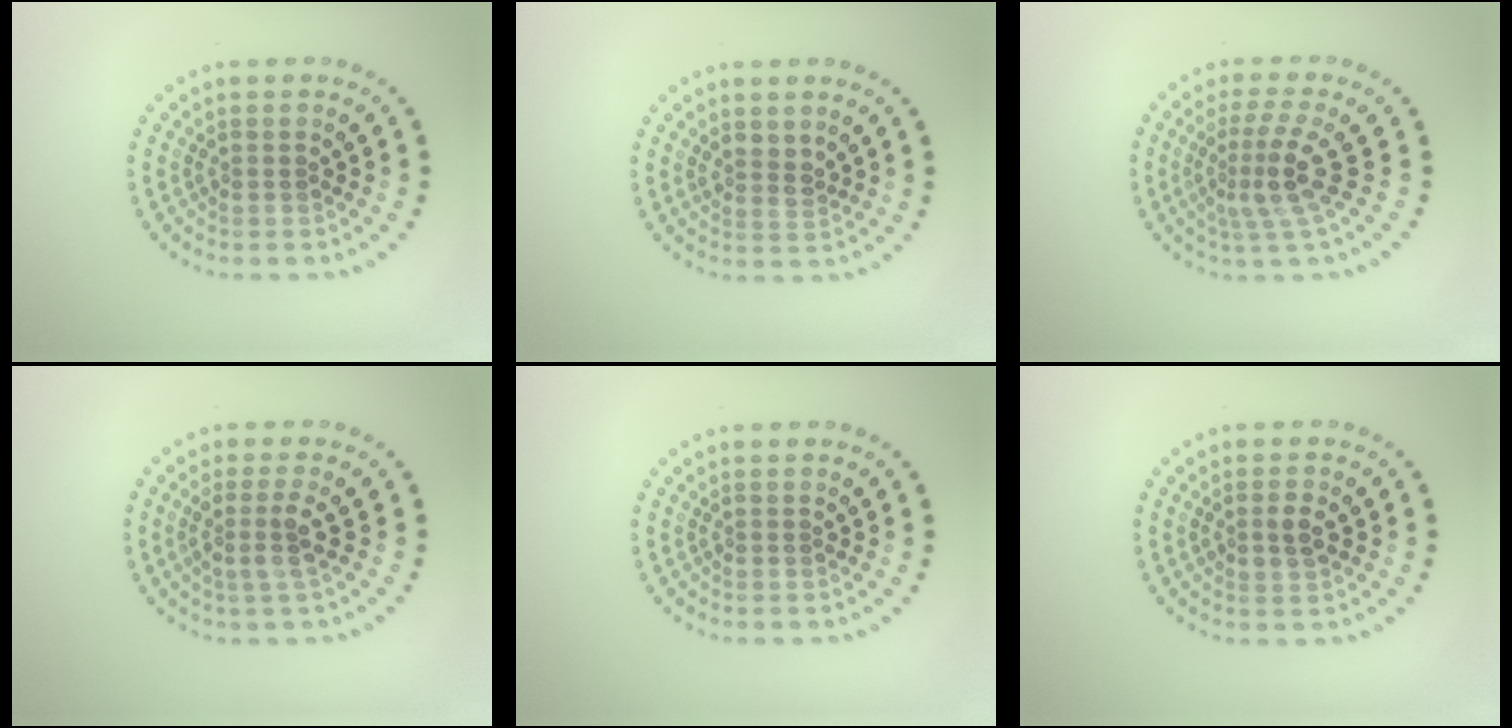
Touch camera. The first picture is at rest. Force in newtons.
{"total": 1.4, "press": 1.2, "slide": 0.7}
{"total": 3.6, "press": 2.6, "slide": 2.6}
{"total": 2.5, "press": 2.0, "slide": 1.6}
{"total": 0.0}
{"total": 1.9, "press": 1.9, "slide": 0.2}